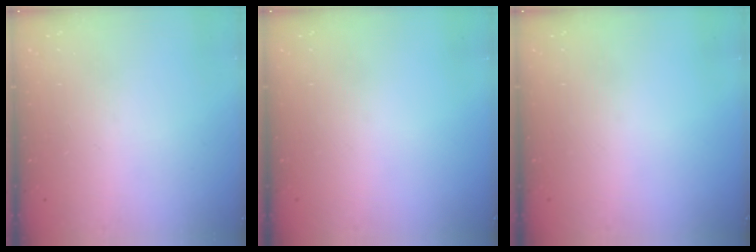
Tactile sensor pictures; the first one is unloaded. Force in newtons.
{"total": 0.0}
{"total": 0.0}